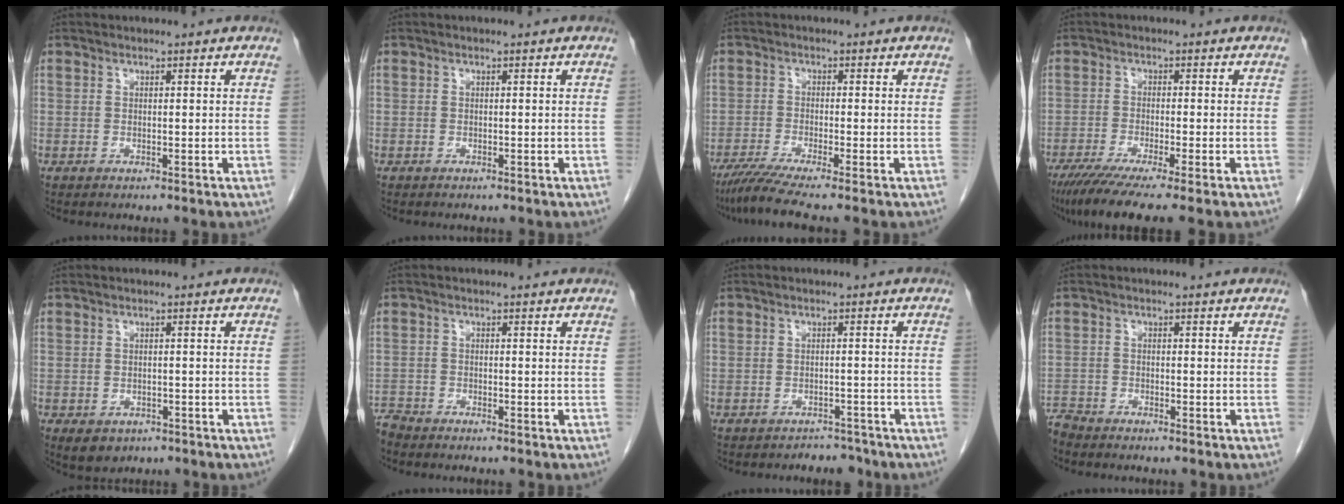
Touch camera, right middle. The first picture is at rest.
{"total": 0.0}
{"total": 5.7, "force": [-4.5, -1.0, 3.4], "torque": [-0.058, -0.021, -0.083]}
{"total": 9.4, "force": [-6.9, -0.1, 6.4], "torque": [-0.097, -0.024, -0.111]}
{"total": 3.7, "force": [-2.1, 2.7, 1.4], "torque": [-0.016, 0.000, -0.022]}
{"total": 1.9, "force": [-1.9, -0.2, 0.0], "torque": [0.003, -0.010, -0.037]}
{"total": 3.1, "force": [-2.8, 1.2, -0.6], "torque": [0.012, 0.002, -0.041]}
{"total": 2.2, "force": [-2.2, -0.2, -0.1], "torque": [0.002, -0.012, -0.043]}